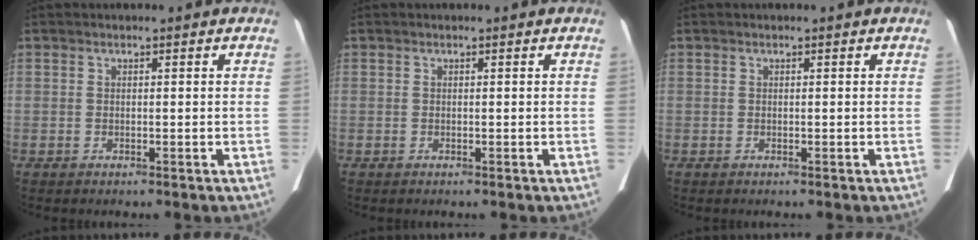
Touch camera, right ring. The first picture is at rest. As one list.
[{"total": 0.0}, {"total": 0.0}]